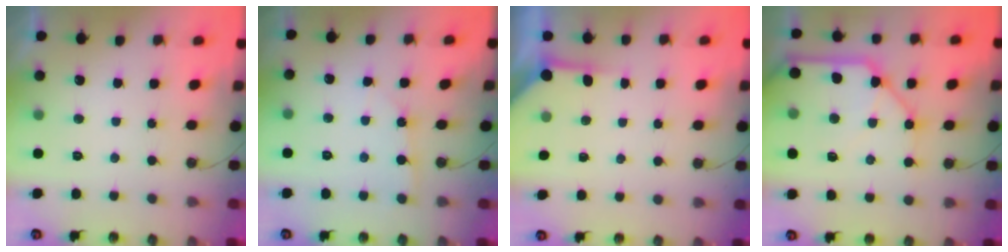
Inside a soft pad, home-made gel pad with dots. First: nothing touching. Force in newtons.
{"total": 2.8, "press": 2.8, "slide": 0.3}
{"total": 3.7, "press": 3.7, "slide": 0.5}
{"total": 17.1, "press": 17.0, "slide": 1.9}